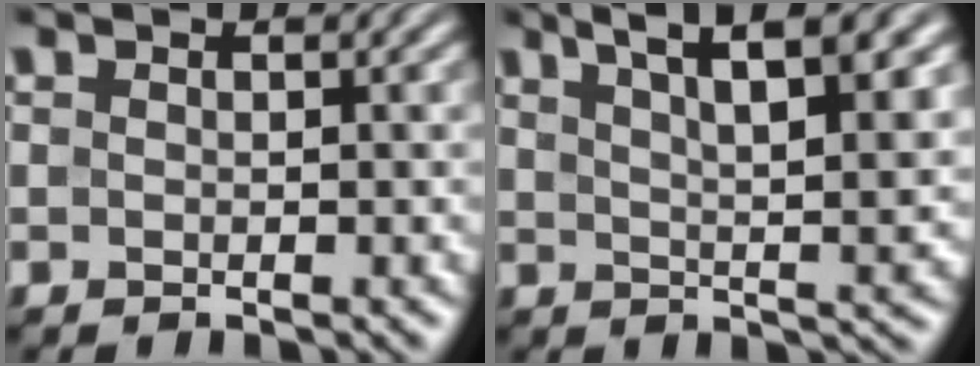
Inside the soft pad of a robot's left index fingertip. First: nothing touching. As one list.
[{"total": 8.0, "force": [4.7, 2.0, 6.3], "torque": [-0.077, 0.018, 0.068]}]